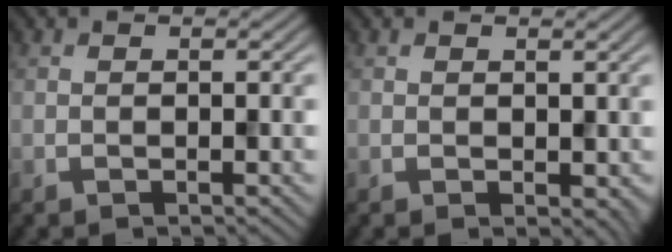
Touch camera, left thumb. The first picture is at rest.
{"total": 1.1, "force": [0.2, 0.8, 0.7], "torque": [-0.013, -0.008, 0.006]}